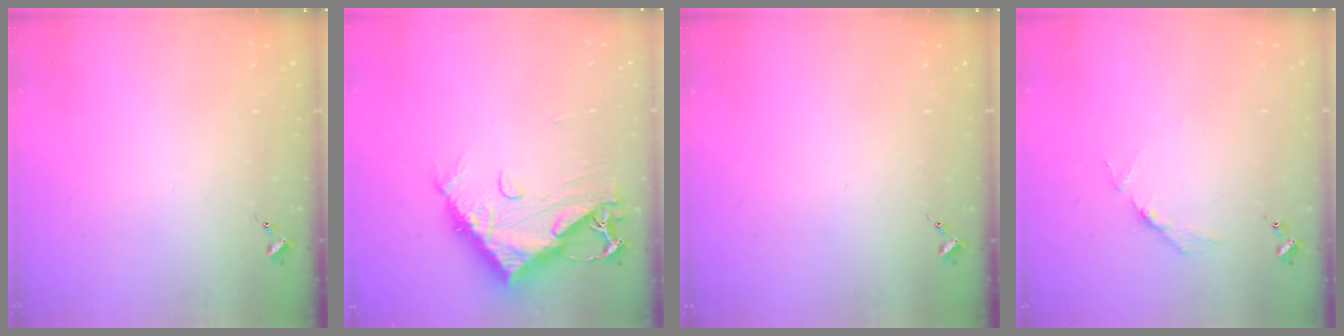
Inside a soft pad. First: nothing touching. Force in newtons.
{"total": 13.4, "press": 13.3, "slide": 1.5}
{"total": 0.0}
{"total": 3.8, "press": 3.8, "slide": 0.4}